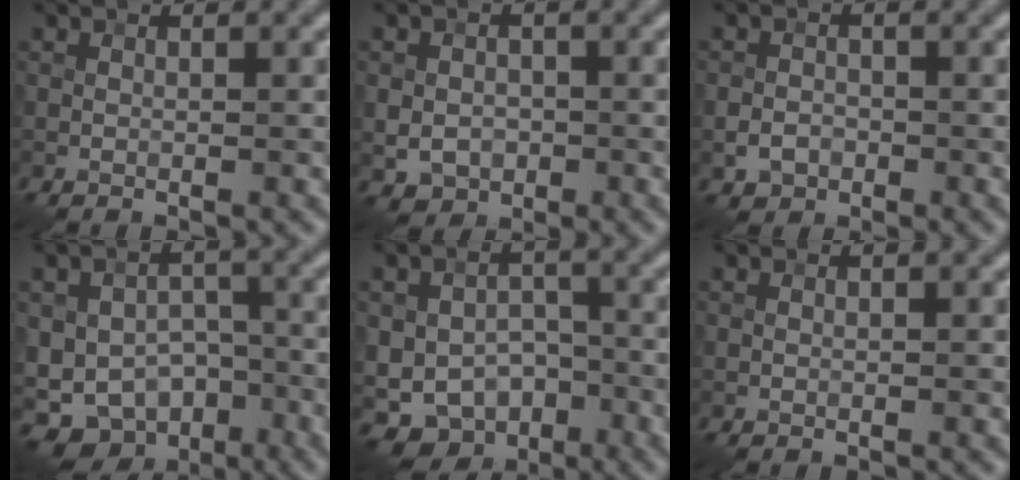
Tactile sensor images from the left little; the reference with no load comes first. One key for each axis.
{"total": 3.0, "fx": -0.8, "fy": 2.5, "fz": 1.6, "tx": -0.030, "ty": -0.003, "tz": -0.013}
{"total": 1.9, "fx": -0.8, "fy": 1.6, "fz": 0.8, "tx": -0.011, "ty": -0.002, "tz": -0.018}
{"total": 10.9, "fx": -5.6, "fy": 7.7, "fz": 5.4, "tx": -0.073, "ty": -0.016, "tz": -0.078}
{"total": 9.2, "fx": -4.2, "fy": 6.6, "fz": 4.7, "tx": -0.055, "ty": -0.010, "tz": -0.066}
{"total": 0.0}